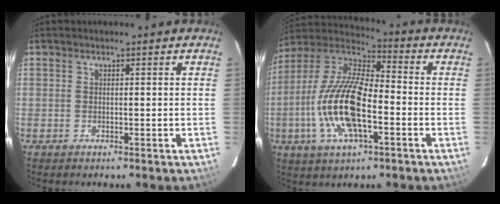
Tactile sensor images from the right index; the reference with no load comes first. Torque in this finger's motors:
{"motor_torque": [1.75, -0.39, 1.05, 0.21]}